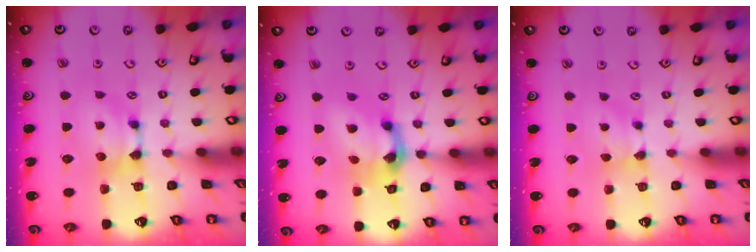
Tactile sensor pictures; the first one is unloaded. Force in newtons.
{"total": 5.8, "press": 5.2, "slide": 2.5}
{"total": 1.2, "press": 1.1, "slide": 0.4}